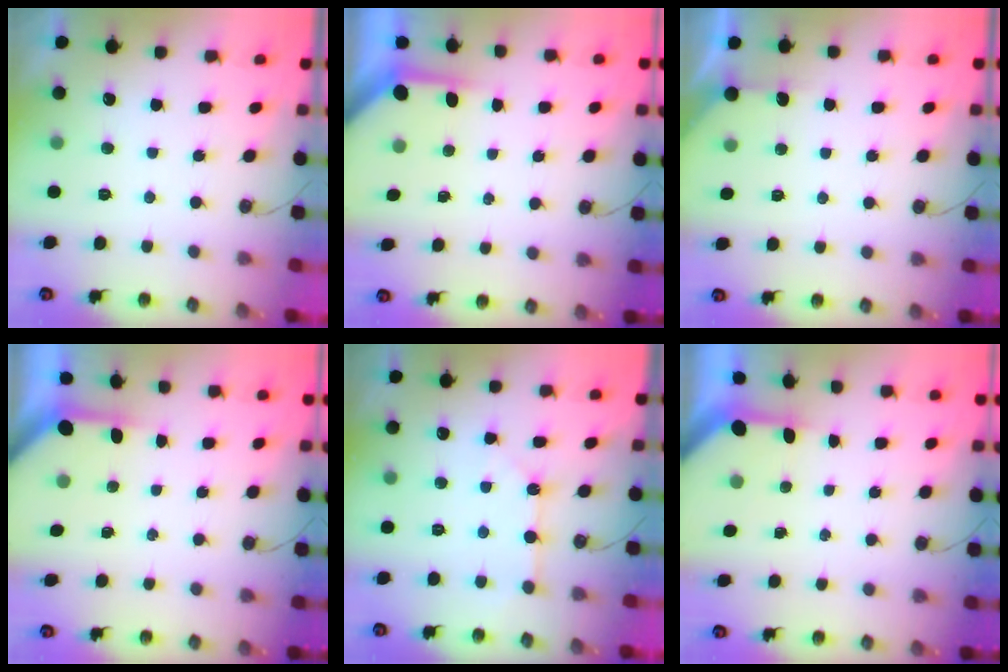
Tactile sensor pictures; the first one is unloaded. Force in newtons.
{"total": 3.7, "press": 3.7, "slide": 0.4}
{"total": 2.5, "press": 2.5, "slide": 0.2}
{"total": 3.0, "press": 3.0, "slide": 0.3}
{"total": 2.9, "press": 2.9, "slide": 0.5}
{"total": 3.1, "press": 3.0, "slide": 0.3}